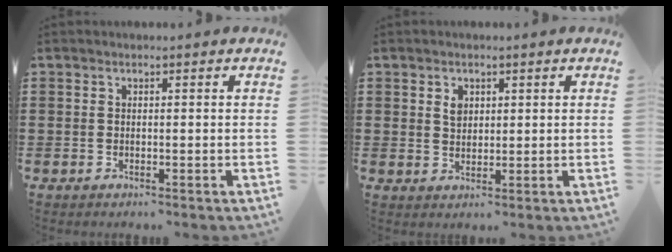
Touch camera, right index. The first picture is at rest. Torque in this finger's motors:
{"motor_torque": [0.09, 0.03, 0.05, 0.03]}